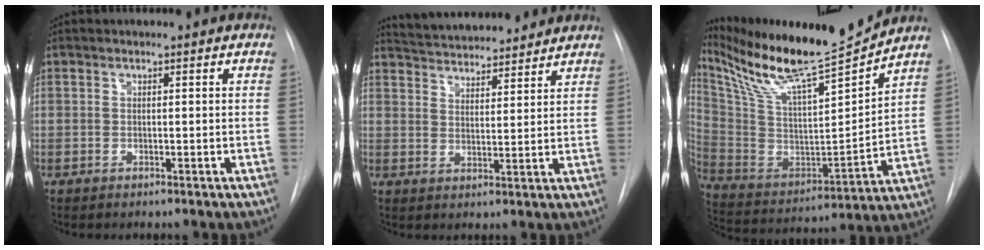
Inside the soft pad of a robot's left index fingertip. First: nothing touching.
{"total": 14.1, "force": [13.1, 2.7, 4.3], "torque": [-0.064, 0.025, 0.196]}
{"total": 19.1, "force": [17.1, 0.1, 8.5], "torque": [-0.170, -0.029, 0.302]}